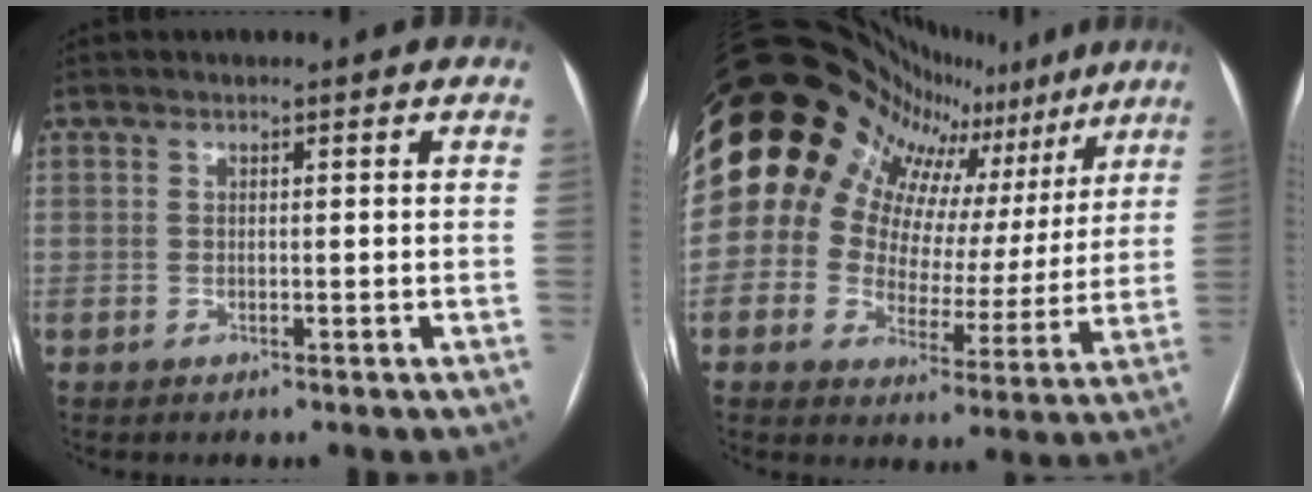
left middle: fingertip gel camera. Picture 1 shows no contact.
{"total": 25.0, "force": [14.5, 16.2, 12.2], "torque": [-0.219, 0.096, 0.187]}